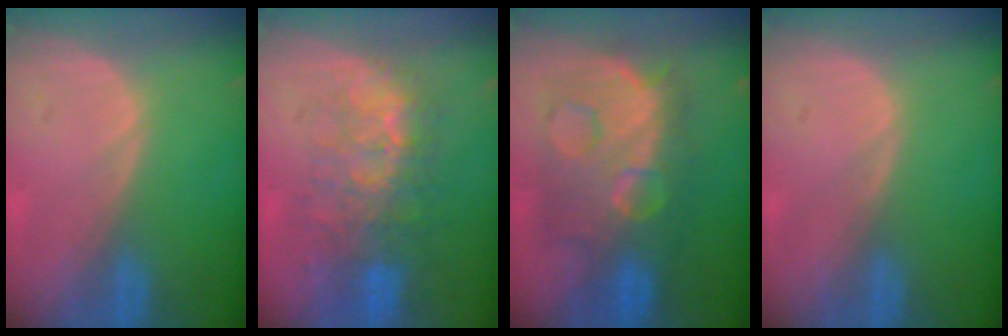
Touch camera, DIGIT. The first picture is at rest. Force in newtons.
{"total": 9.7, "press": 8.8, "slide": 4.0}
{"total": 12.1, "press": 12.0, "slide": 1.2}
{"total": 0.0}